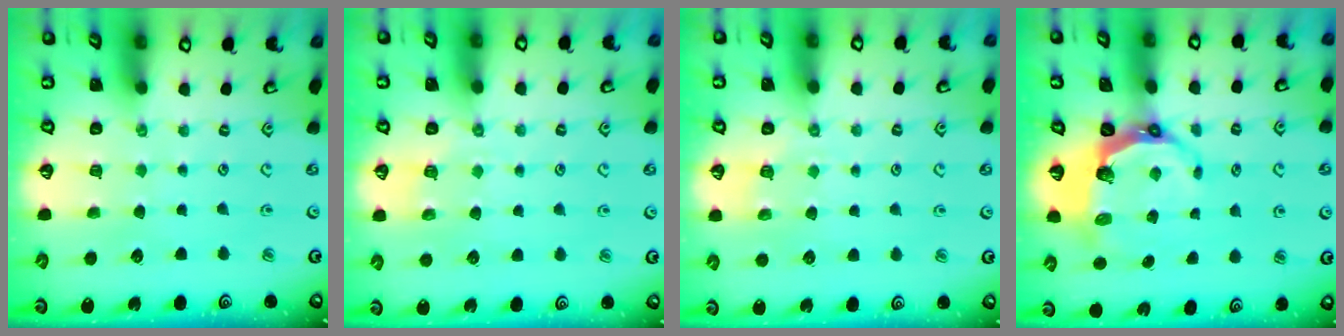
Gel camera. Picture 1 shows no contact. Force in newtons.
{"total": 3.0, "press": 2.6, "slide": 1.5}
{"total": 3.0, "press": 2.6, "slide": 1.5}
{"total": 7.4, "press": 5.9, "slide": 4.6}